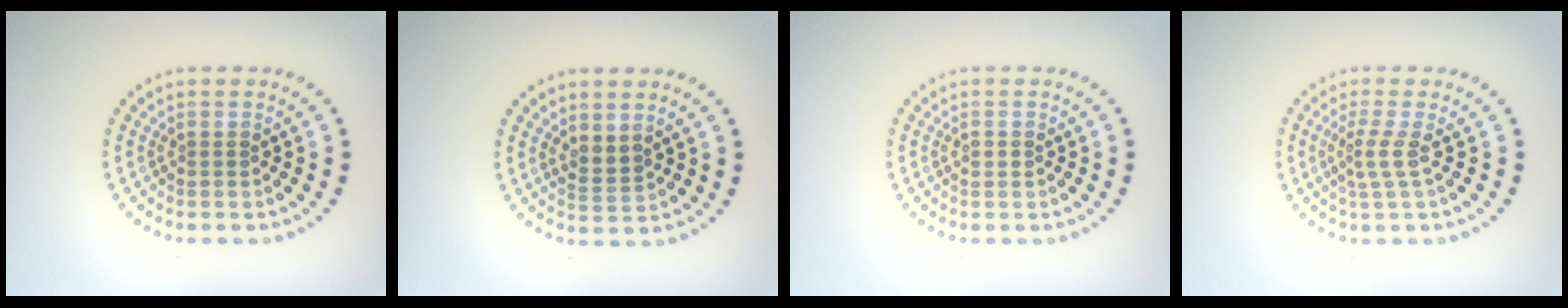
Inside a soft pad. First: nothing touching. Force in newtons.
{"total": 1.6, "press": 1.3, "slide": 0.9}
{"total": 0.9, "press": 0.9, "slide": 0.2}
{"total": 2.0, "press": 1.3, "slide": 1.5}